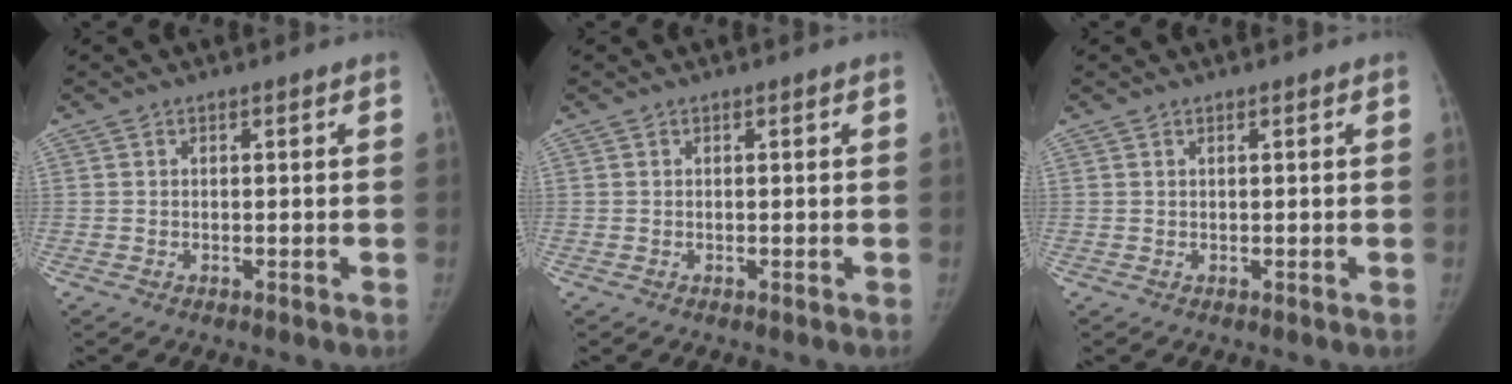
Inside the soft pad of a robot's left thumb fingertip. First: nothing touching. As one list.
[{"total": 0.0}, {"total": 0.0}]